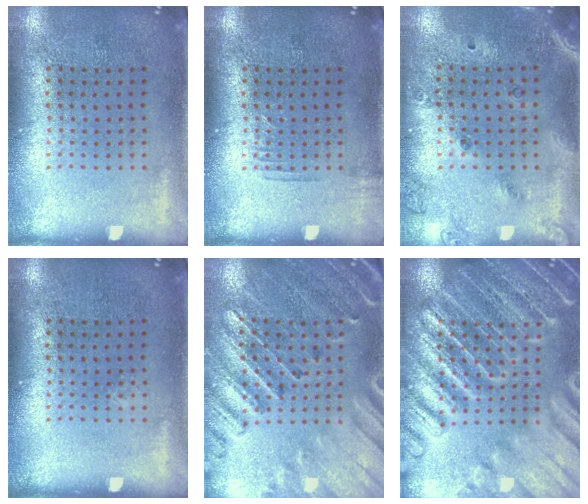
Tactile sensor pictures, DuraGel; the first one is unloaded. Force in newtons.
{"total": 0.7, "press": 0.6, "slide": 0.2}
{"total": 1.5, "press": 1.3, "slide": 0.7}
{"total": 0.0}
{"total": 2.7, "press": 2.6, "slide": 0.8}
{"total": 4.7, "press": 4.7, "slide": 0.5}